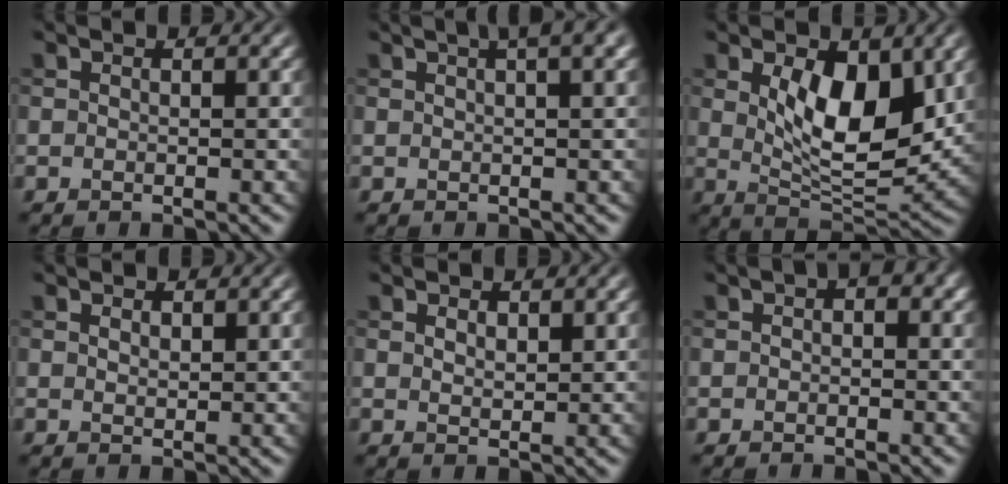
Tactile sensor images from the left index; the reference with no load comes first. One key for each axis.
{"total": 3.8, "fx": 2.1, "fy": 0.9, "fz": 3.0, "tx": -0.032, "ty": 0.014, "tz": 0.020}
{"total": 7.6, "fx": 1.8, "fy": 3.8, "fz": 6.3, "tx": -0.111, "ty": -0.014, "tz": 0.037}
{"total": 0.9, "fx": 0.6, "fy": 0.5, "fz": 0.4, "tx": -0.008, "ty": -0.002, "tz": 0.012}
{"total": 1.2, "fx": 0.8, "fy": 0.7, "fz": 0.6, "tx": -0.011, "ty": -0.002, "tz": 0.017}
{"total": 1.7, "fx": 0.4, "fy": 0.9, "fz": 1.3, "tx": -0.012, "ty": 0.006, "tz": 0.002}